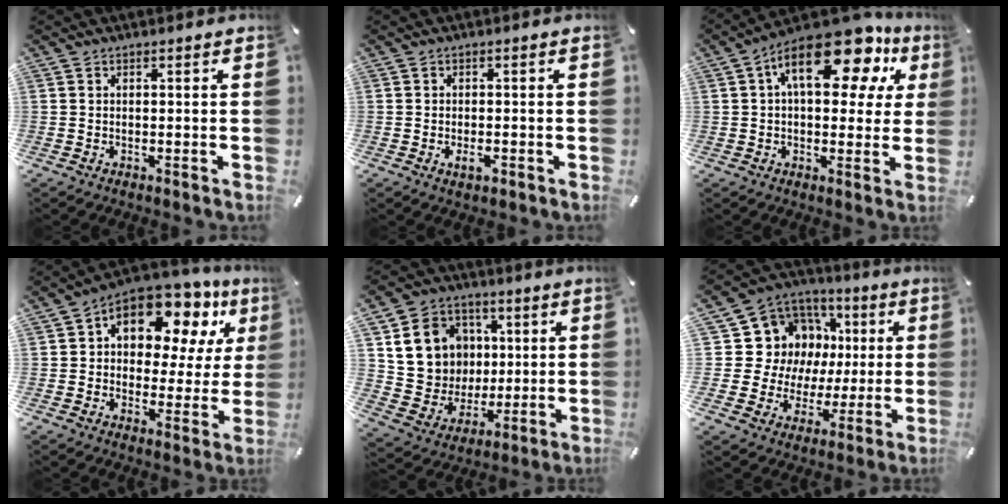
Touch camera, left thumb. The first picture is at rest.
{"total": 2.4, "force": [-0.9, 1.4, 1.8], "torque": [-0.038, 0.000, -0.017]}
{"total": 18.3, "force": [7.8, 8.6, 14.1], "torque": [-0.215, -0.037, 0.129]}
{"total": 12.7, "force": [7.8, 7.9, 6.2], "torque": [-0.098, -0.063, 0.139]}
{"total": 14.9, "force": [4.5, 13.4, 4.7], "torque": [-0.080, -0.009, 0.099]}
{"total": 13.9, "force": [2.3, 13.3, 3.5], "torque": [-0.063, -0.033, 0.071]}